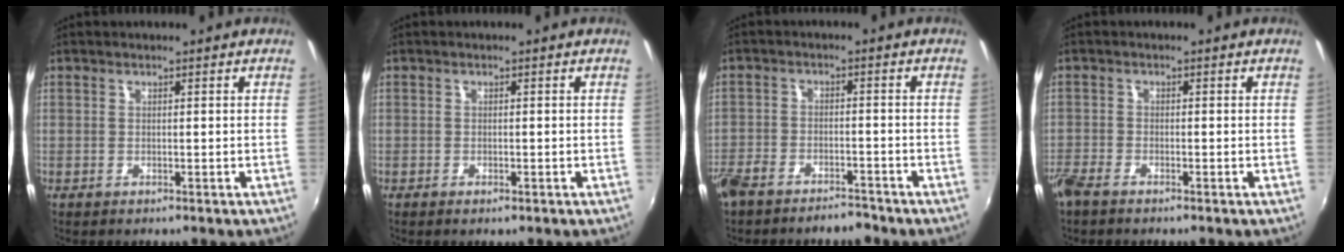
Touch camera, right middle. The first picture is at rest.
{"total": 0.8, "force": [-0.6, 0.4, 0.4], "torque": [-0.008, -0.004, -0.010]}
{"total": 9.3, "force": [-7.7, 3.7, 3.6], "torque": [-0.101, -0.014, -0.127]}
{"total": 4.1, "force": [-3.4, 1.2, 2.0], "torque": [-0.057, -0.016, -0.069]}